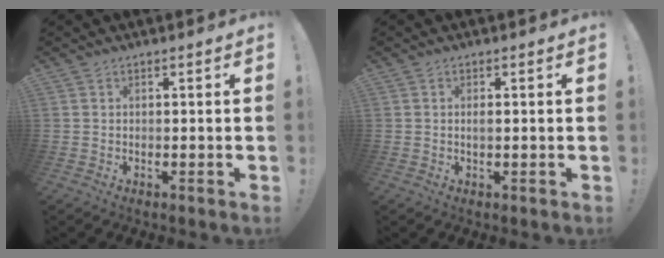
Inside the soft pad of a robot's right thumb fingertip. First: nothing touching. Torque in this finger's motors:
{"motor_torque": [-0.21, -0.06, 0.10, -0.08, 0.04]}